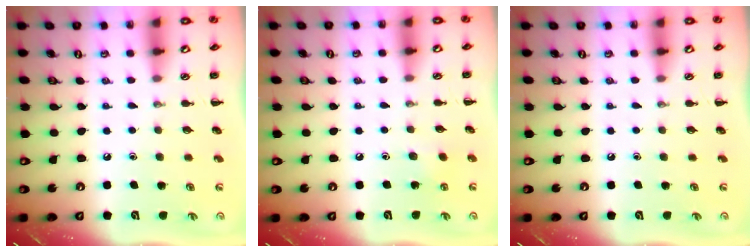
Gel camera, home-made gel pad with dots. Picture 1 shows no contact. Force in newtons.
{"total": 5.2, "press": 4.9, "slide": 1.7}
{"total": 0.0}